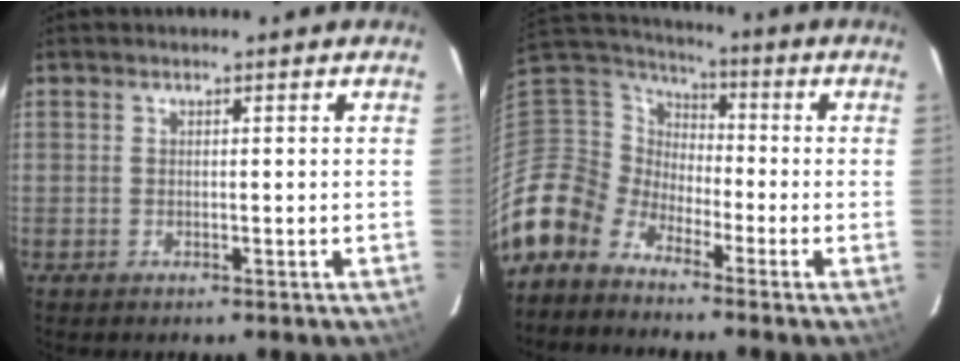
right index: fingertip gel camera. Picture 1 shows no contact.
{"total": 10.8, "force": [-8.1, 6.7, 2.3], "torque": [-0.068, 0.026, -0.184]}